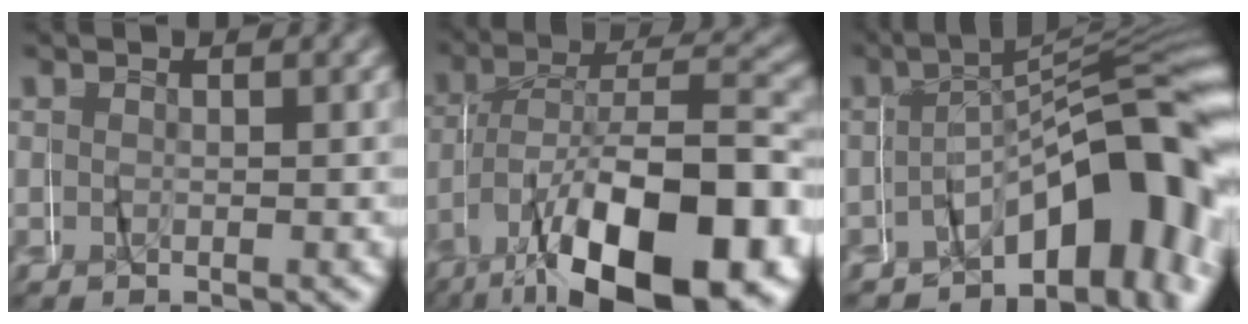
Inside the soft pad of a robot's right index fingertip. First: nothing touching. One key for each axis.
{"total": 12.2, "fx": -5.1, "fy": 5.9, "fz": 9.3, "tx": -0.157, "ty": -0.013, "tz": -0.065}
{"total": 9.6, "fx": -4.1, "fy": 3.7, "fz": 7.9, "tx": -0.111, "ty": -0.005, "tz": -0.057}